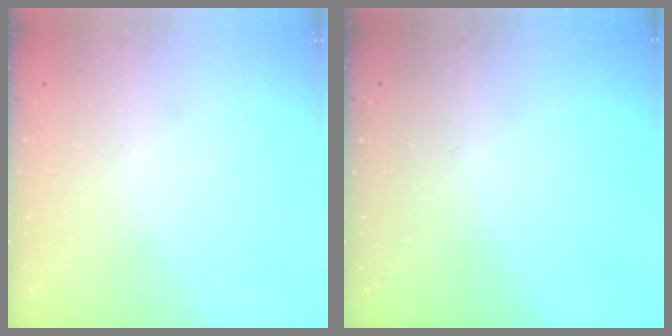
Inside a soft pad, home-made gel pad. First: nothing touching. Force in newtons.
{"total": 0.0}